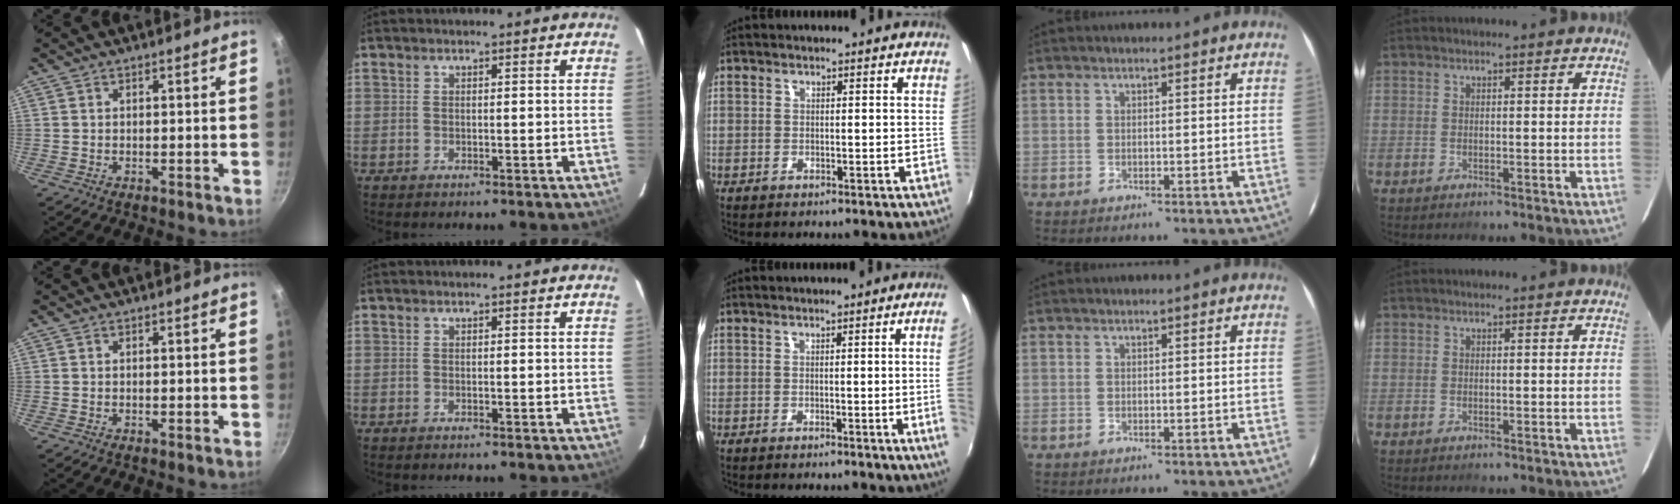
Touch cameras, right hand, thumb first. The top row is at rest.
{"middle": {"total": 6.8, "force": [-0.2, -1.9, 6.5], "torque": [-0.084, -0.009, -0.001]}}